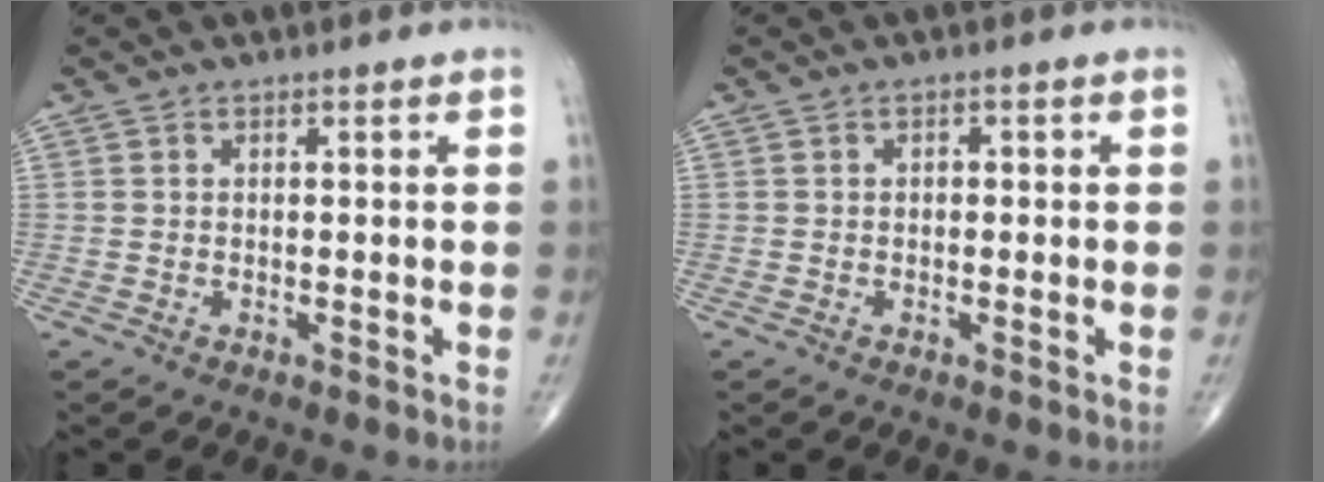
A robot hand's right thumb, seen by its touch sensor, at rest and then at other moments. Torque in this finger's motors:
{"motor_torque": [-0.18, -0.42, 0.29, -0.05, 0.07]}